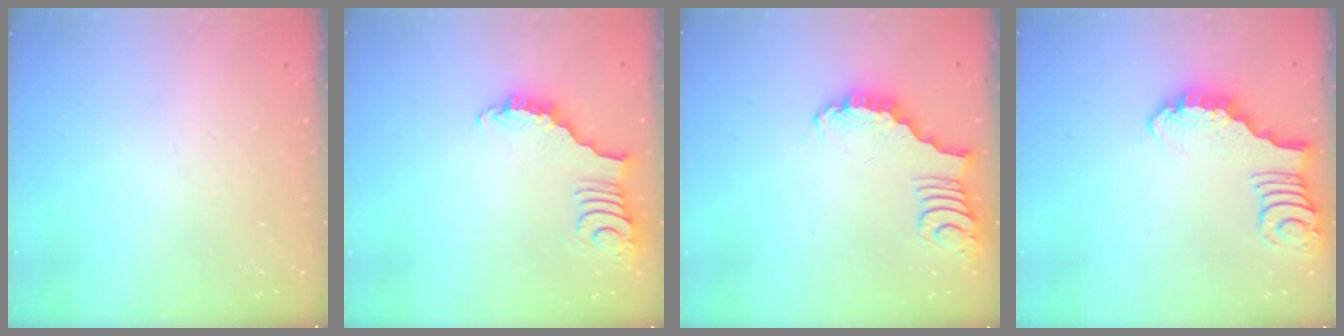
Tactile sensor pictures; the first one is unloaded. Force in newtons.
{"total": 3.1, "press": 3.1, "slide": 0.5}
{"total": 3.0, "press": 2.9, "slide": 0.3}
{"total": 2.7, "press": 2.7, "slide": 0.2}